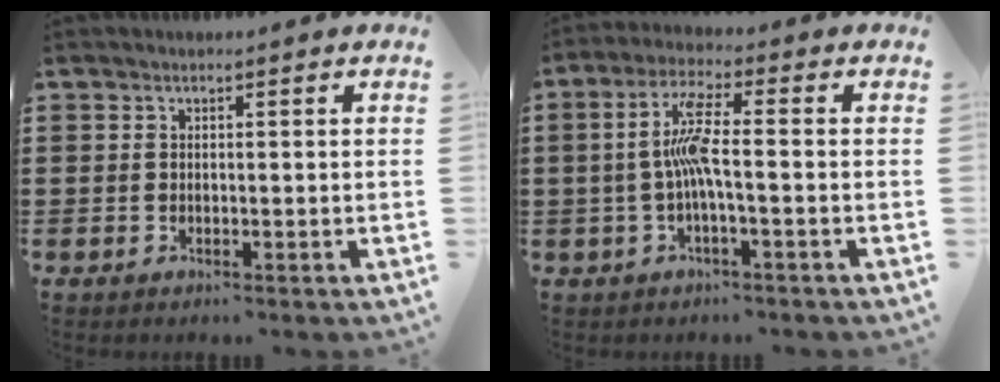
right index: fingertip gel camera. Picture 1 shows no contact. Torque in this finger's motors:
{"motor_torque": [1.05, -0.18, 0.66, 0.21]}